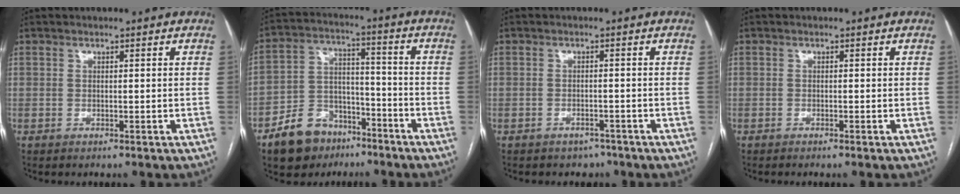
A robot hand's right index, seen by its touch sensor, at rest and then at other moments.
{"total": 11.5, "force": [-7.6, 7.5, 4.4], "torque": [-0.087, 0.025, -0.126]}
{"total": 2.9, "force": [-2.3, 1.7, 0.2], "torque": [-0.007, 0.006, -0.027]}
{"total": 0.6, "force": [-0.5, -0.2, 0.4], "torque": [-0.008, 0.002, -0.009]}